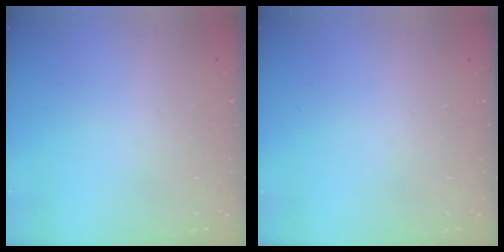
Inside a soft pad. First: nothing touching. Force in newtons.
{"total": 0.0}